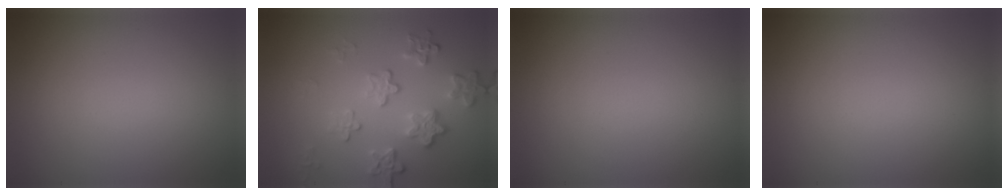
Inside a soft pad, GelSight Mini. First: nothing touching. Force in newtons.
{"total": 4.1, "press": 3.0, "slide": 2.8}
{"total": 0.0}
{"total": 0.0}